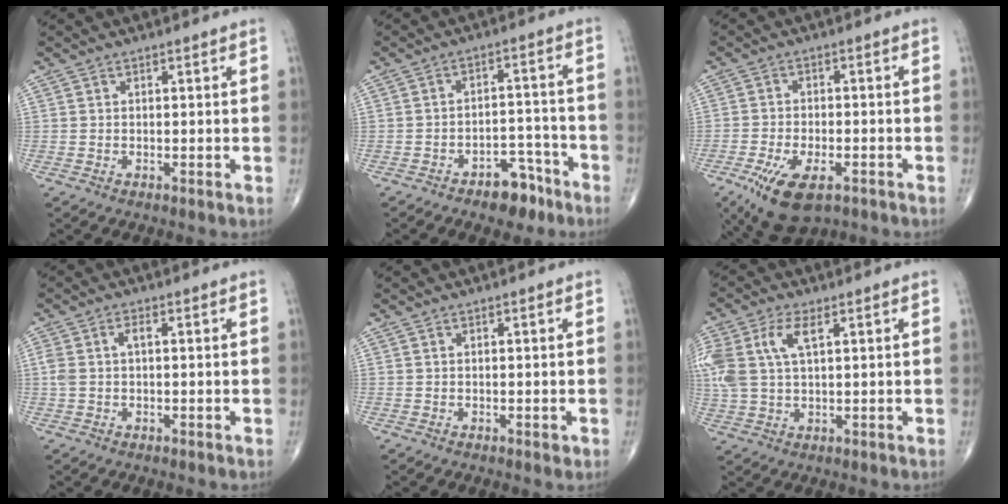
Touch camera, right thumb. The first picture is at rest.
{"total": 7.2, "force": [-4.9, 3.8, 3.6], "torque": [-0.023, 0.046, -0.073]}
{"total": 11.2, "force": [-5.9, 5.1, 8.0], "torque": [-0.146, 0.005, -0.092]}
{"total": 3.1, "force": [0.4, 1.6, 2.7], "torque": [-0.073, 0.013, 0.007]}
{"total": 0.7, "force": [-0.1, 0.4, 0.5], "torque": [-0.002, -0.001, 0.000]}
{"total": 11.3, "force": [3.6, 5.8, 9.0], "torque": [-0.229, 0.011, 0.073]}